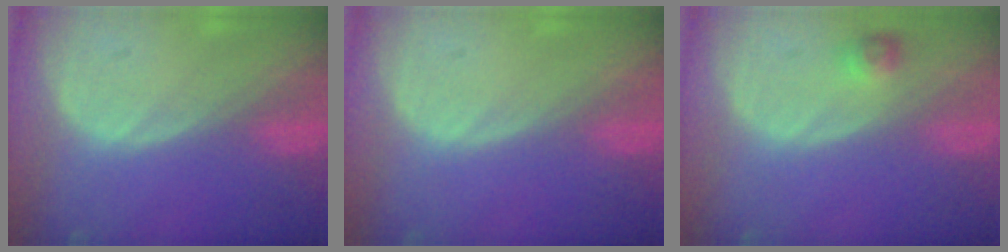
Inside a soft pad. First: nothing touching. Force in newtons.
{"total": 0.0}
{"total": 2.4, "press": 2.2, "slide": 0.9}